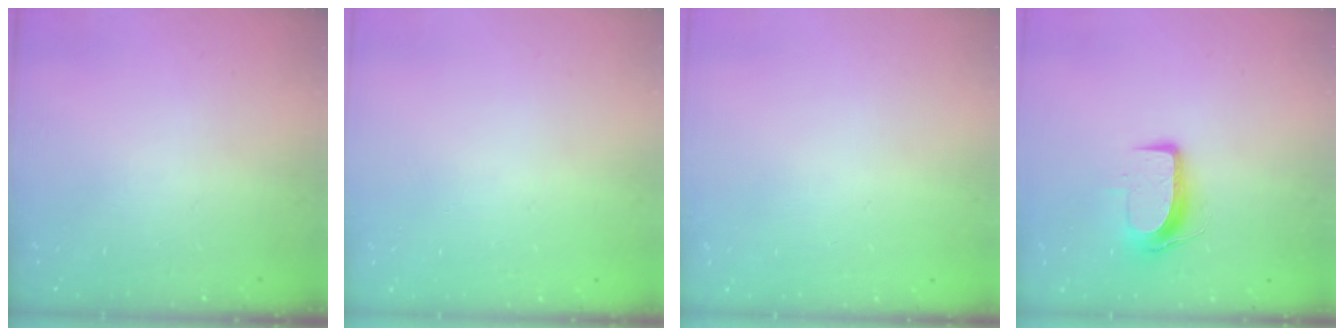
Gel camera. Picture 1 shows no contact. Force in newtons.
{"total": 0.0}
{"total": 0.0}
{"total": 9.1, "press": 9.0, "slide": 1.1}